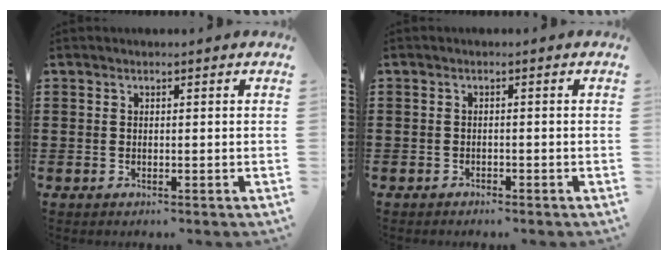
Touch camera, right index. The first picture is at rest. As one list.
[{"total": 1.0, "force": [-1.0, 0.1, -0.1], "torque": [-0.003, 0.000, -0.023]}]